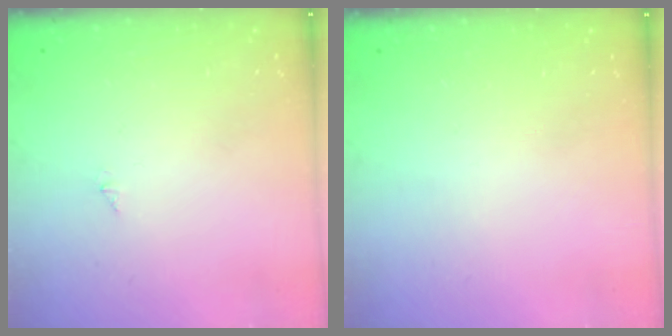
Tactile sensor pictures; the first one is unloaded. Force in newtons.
{"total": 0.0}